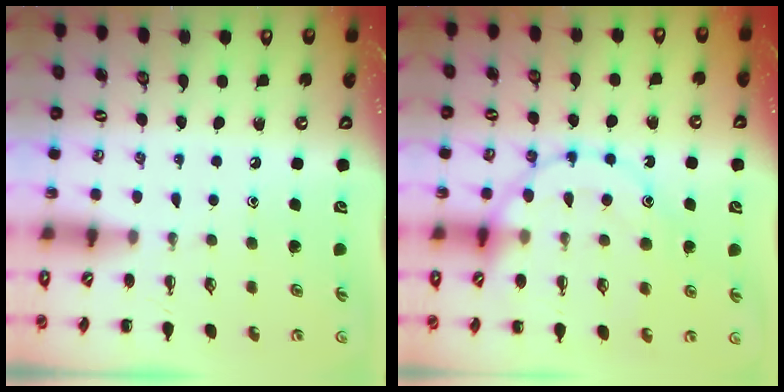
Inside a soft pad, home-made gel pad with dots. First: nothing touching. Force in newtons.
{"total": 17.0, "press": 16.8, "slide": 2.6}